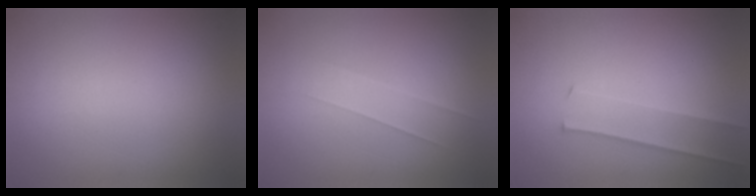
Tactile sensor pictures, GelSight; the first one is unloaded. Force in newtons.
{"total": 1.6}
{"total": 2.0}